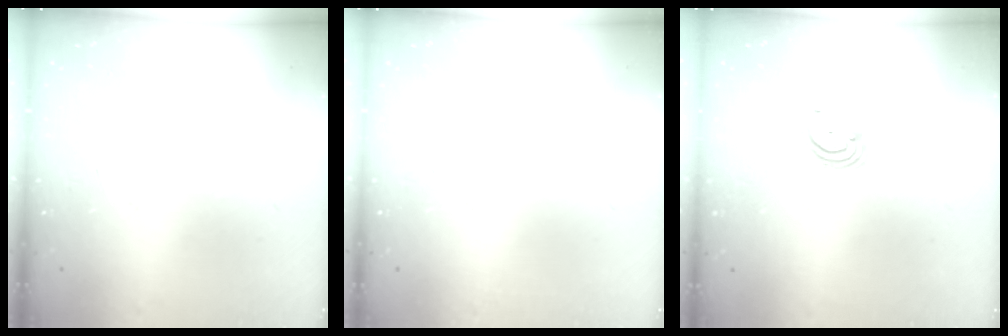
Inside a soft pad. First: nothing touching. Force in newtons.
{"total": 0.0}
{"total": 2.8, "press": 2.8, "slide": 0.3}